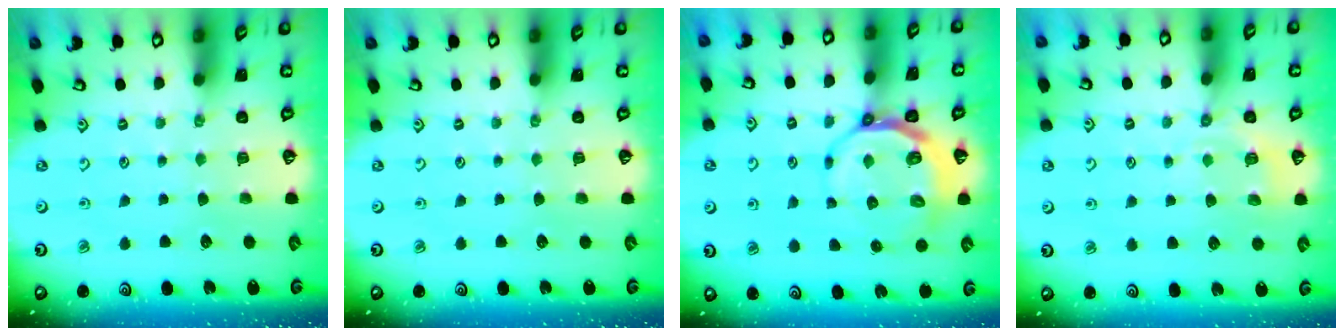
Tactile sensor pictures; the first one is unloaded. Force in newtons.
{"total": 0.0}
{"total": 8.0, "press": 7.3, "slide": 3.3}
{"total": 6.1, "press": 6.0, "slide": 1.3}